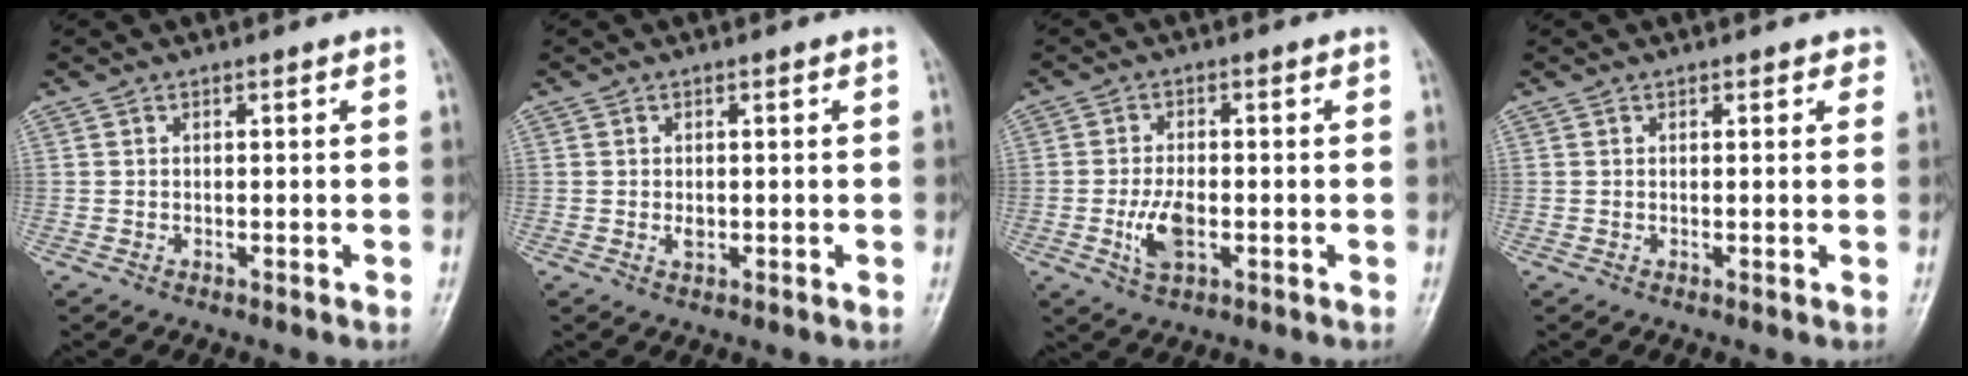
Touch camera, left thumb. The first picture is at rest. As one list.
[{"total": 1.4, "force": [-0.1, 0.9, 1.0], "torque": [-0.012, -0.001, -0.001]}, {"total": 6.0, "force": [-1.5, 3.2, 4.8], "torque": [-0.092, 0.002, -0.025]}, {"total": 1.4, "force": [0.9, 0.9, 0.7], "torque": [0.007, -0.002, 0.005]}]